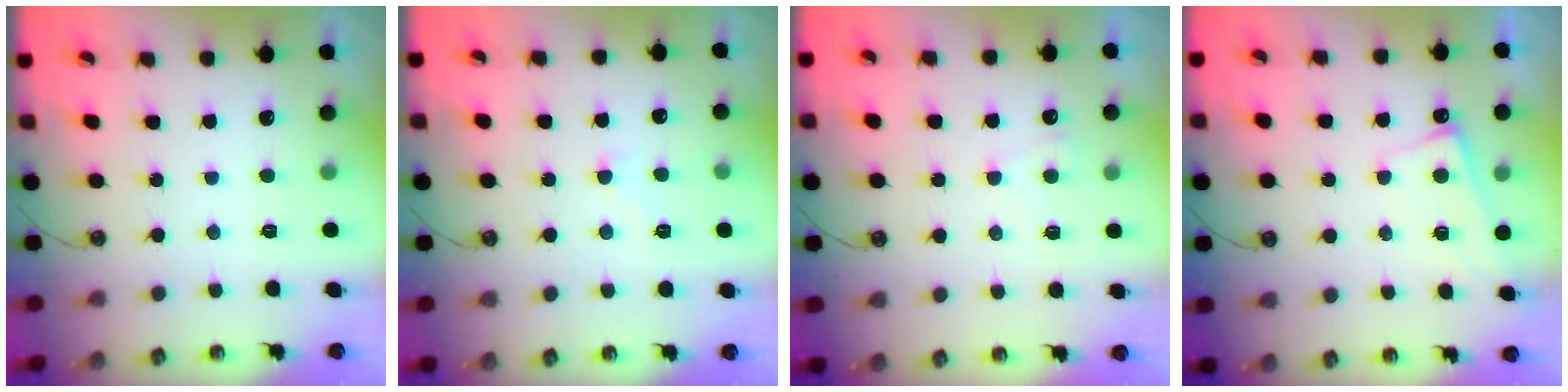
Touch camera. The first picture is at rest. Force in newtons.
{"total": 2.9, "press": 2.9, "slide": 0.5}
{"total": 5.0, "press": 5.0, "slide": 0.5}
{"total": 2.2, "press": 2.1, "slide": 0.4}